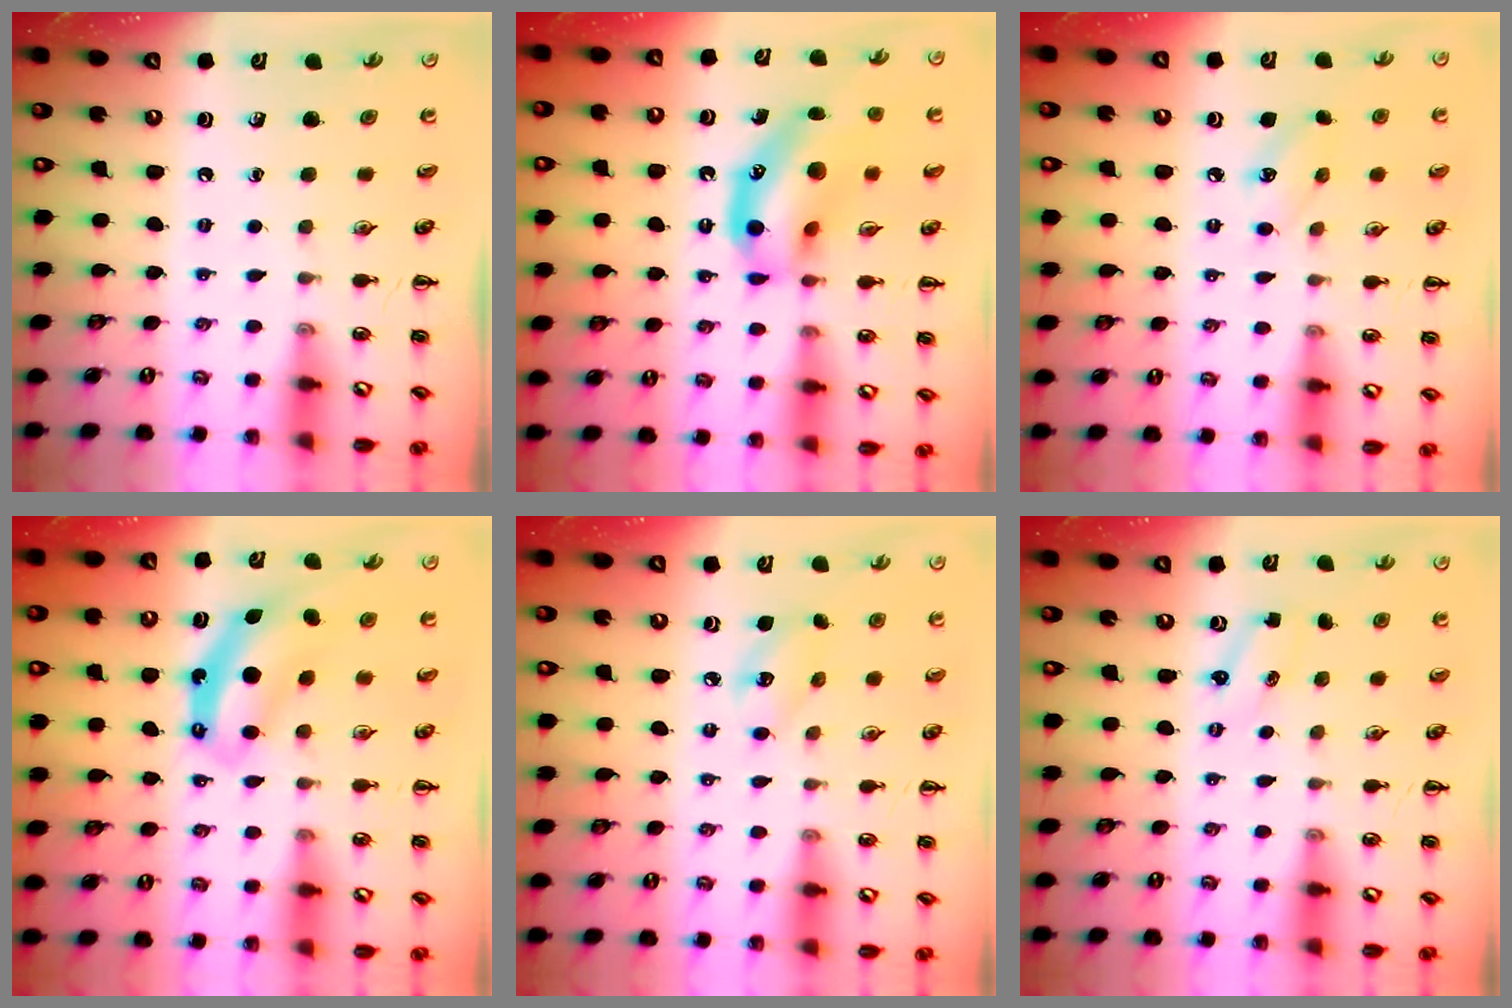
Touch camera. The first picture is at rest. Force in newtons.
{"total": 16.8, "press": 16.3, "slide": 4.1}
{"total": 6.3, "press": 6.2, "slide": 1.4}
{"total": 7.2, "press": 7.1, "slide": 0.8}
{"total": 5.5, "press": 5.5, "slide": 0.4}
{"total": 2.3, "press": 2.2, "slide": 0.7}